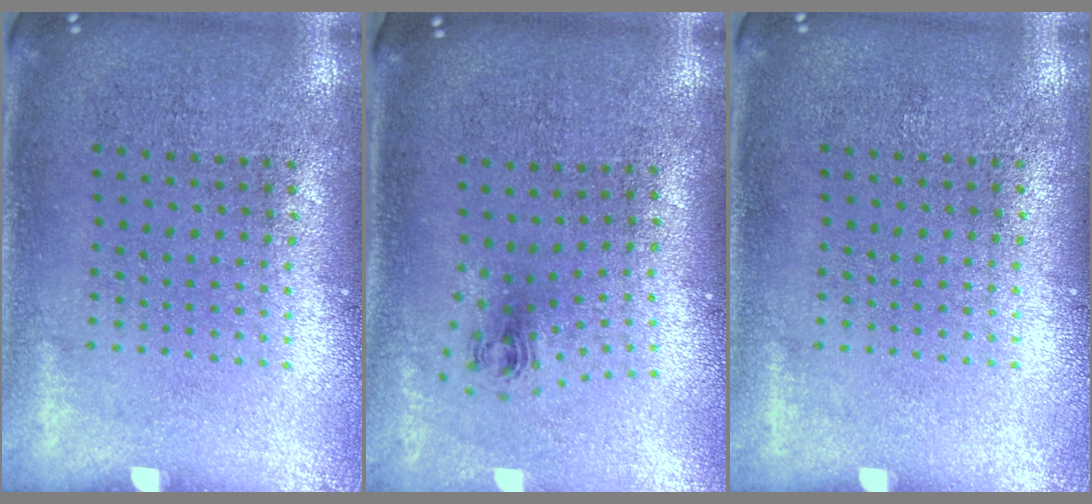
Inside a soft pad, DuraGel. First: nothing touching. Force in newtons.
{"total": 1.0, "press": 0.5, "slide": 0.9}
{"total": 0.0}